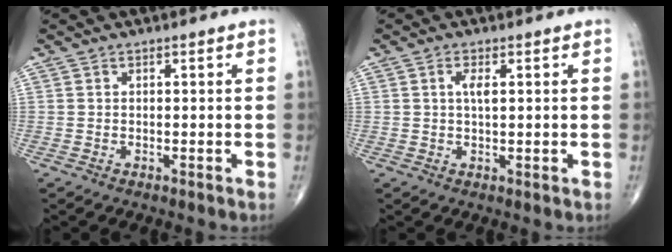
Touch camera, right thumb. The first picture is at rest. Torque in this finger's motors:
{"motor_torque": [0.36, 0.25, 0.00, -0.02, 0.00]}